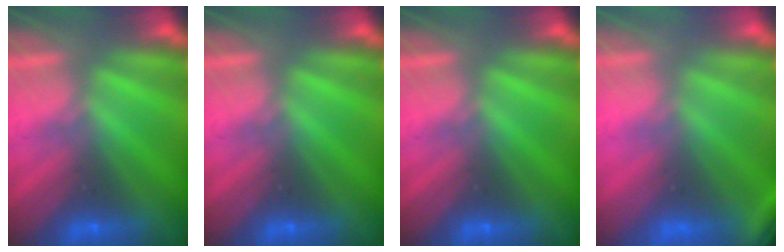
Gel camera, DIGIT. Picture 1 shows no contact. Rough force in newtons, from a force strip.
{"total": 0.0}
{"total": 0.0}
{"total": 3.5}